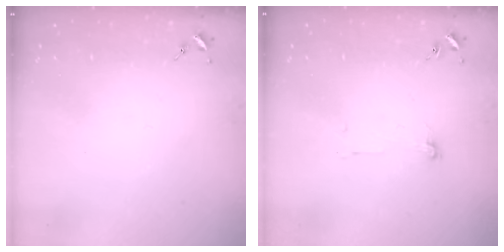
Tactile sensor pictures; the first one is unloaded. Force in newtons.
{"total": 4.7, "press": 4.7, "slide": 0.4}